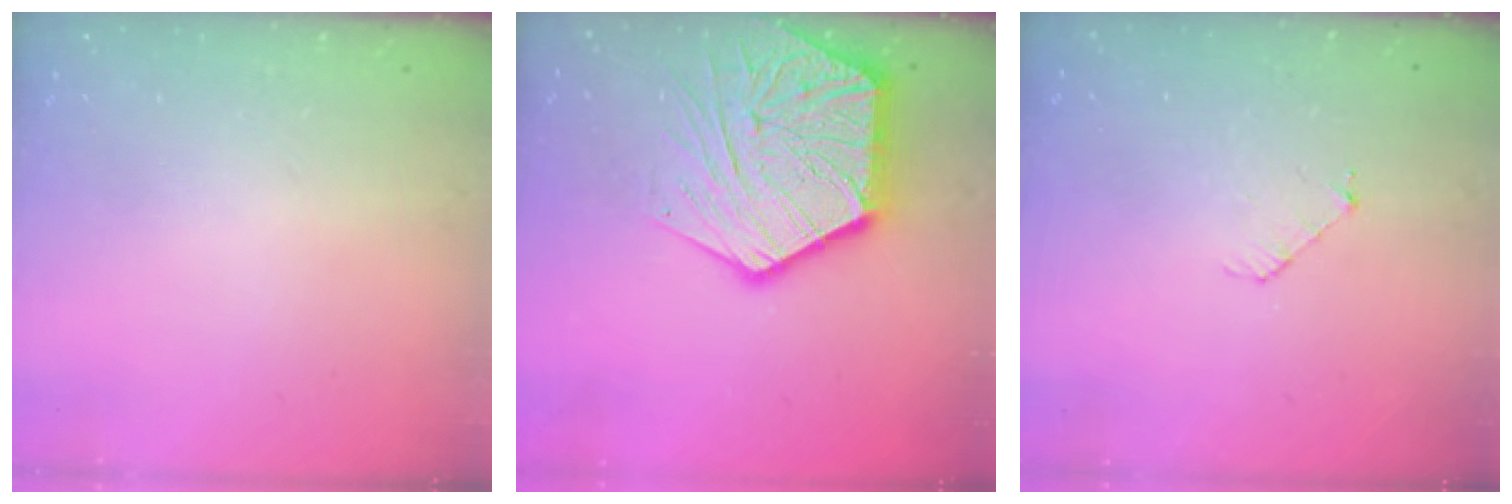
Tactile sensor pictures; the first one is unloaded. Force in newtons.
{"total": 19.8, "press": 19.7, "slide": 1.9}
{"total": 4.1, "press": 4.1, "slide": 0.3}